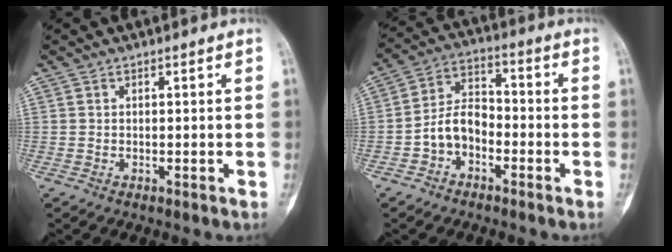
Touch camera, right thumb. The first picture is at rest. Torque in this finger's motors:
{"motor_torque": [0.13, 0.07, 0.37, -0.37, 0.05]}